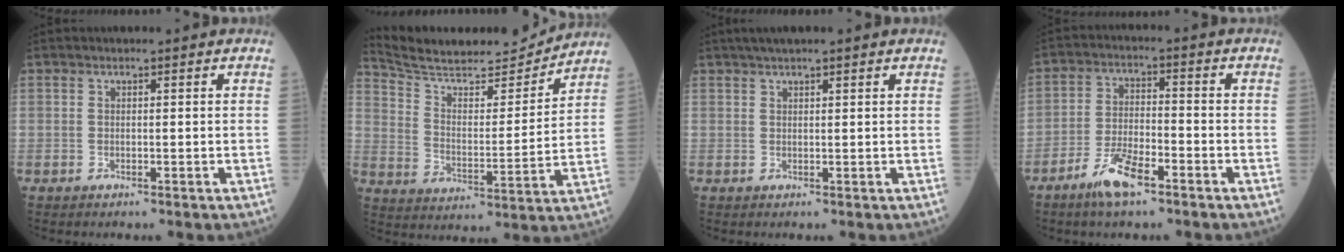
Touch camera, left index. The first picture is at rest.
{"total": 15.8, "force": [15.2, 2.0, 3.9], "torque": [-0.076, -0.009, 0.243]}
{"total": 3.3, "force": [2.3, -0.2, 2.3], "torque": [-0.041, 0.024, 0.040]}
{"total": 7.0, "force": [-4.7, 1.7, 4.9], "torque": [-0.105, -0.005, -0.090]}